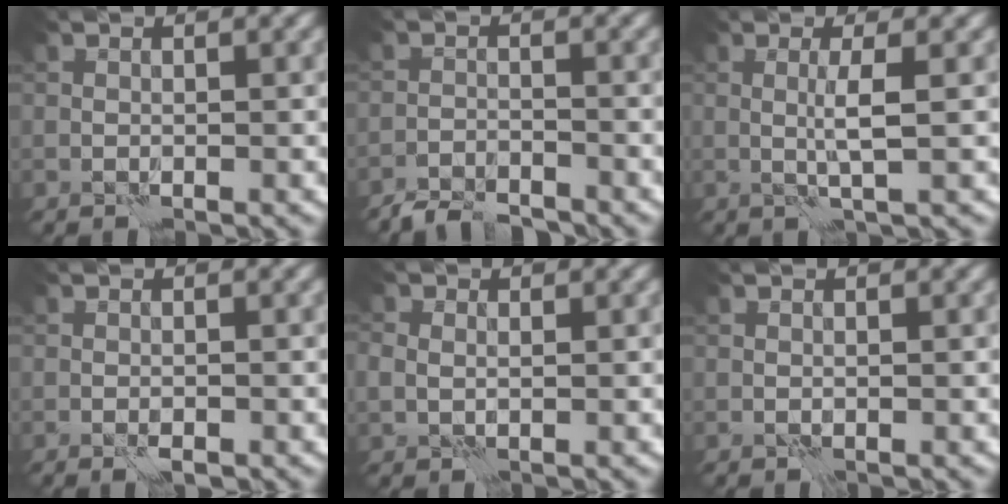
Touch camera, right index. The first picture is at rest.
{"total": 3.3, "force": [-3.2, 0.6, 0.5], "torque": [-0.006, 0.001, -0.063]}
{"total": 2.2, "force": [0.2, 0.2, 2.2], "torque": [-0.042, 0.003, 0.001]}
{"total": 1.4, "force": [-0.9, 0.4, 1.0], "torque": [-0.015, 0.000, -0.014]}
{"total": 1.9, "force": [0.6, 1.5, 0.9], "torque": [-0.019, 0.010, 0.001]}
{"total": 0.0}